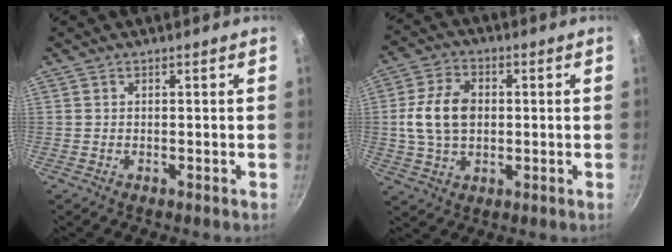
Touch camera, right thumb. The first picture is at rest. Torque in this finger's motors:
{"motor_torque": [0.73, 2.39, 0.77, -0.59, 0.10]}